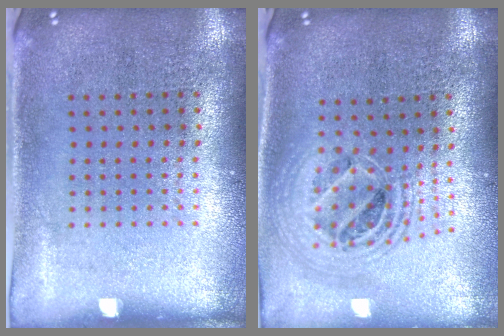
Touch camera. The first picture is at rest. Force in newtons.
{"total": 2.1, "press": 1.7, "slide": 1.3}